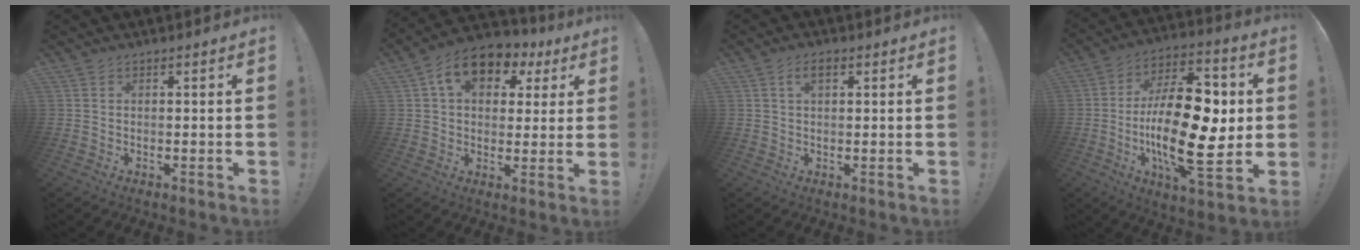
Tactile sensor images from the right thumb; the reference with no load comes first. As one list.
[{"total": 12.8, "force": [5.6, 8.5, 7.7], "torque": [-0.121, -0.014, 0.105]}, {"total": 3.3, "force": [1.2, 1.5, 2.7], "torque": [-0.048, 0.005, 0.018]}, {"total": 27.3, "force": [-2.3, 12.4, 24.2], "torque": [-0.434, 0.007, -0.037]}]